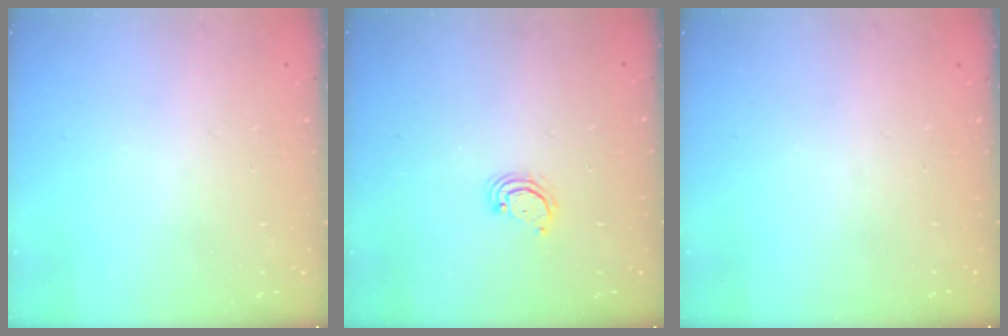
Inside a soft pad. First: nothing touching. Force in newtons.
{"total": 2.9, "press": 2.9, "slide": 0.2}
{"total": 0.0}